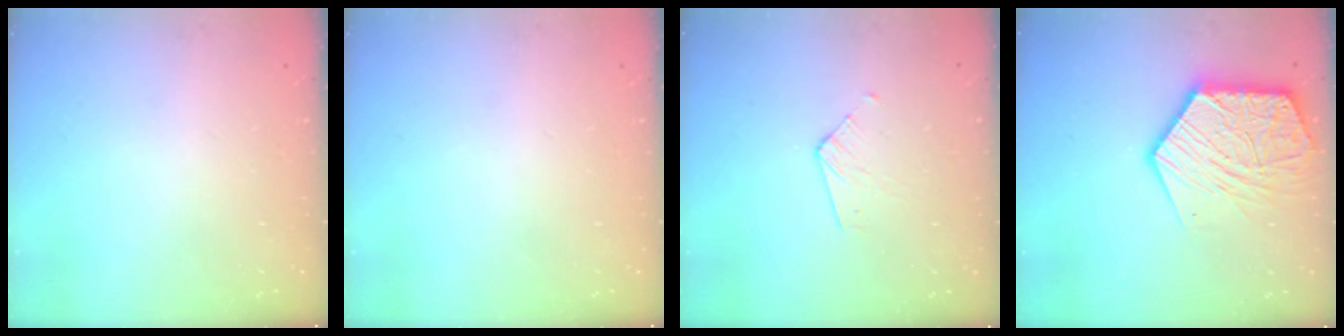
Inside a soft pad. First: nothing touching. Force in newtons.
{"total": 0.0}
{"total": 3.8, "press": 3.8, "slide": 0.3}
{"total": 16.6, "press": 16.6, "slide": 1.3}